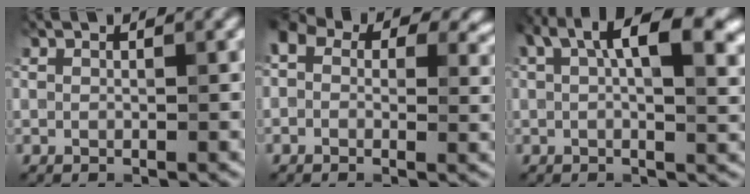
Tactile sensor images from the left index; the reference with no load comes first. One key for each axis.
{"total": 8.6, "fx": 2.9, "fy": 5.8, "fz": 5.6, "tx": -0.082, "ty": 0.027, "tz": 0.035}
{"total": 8.0, "fx": 2.4, "fy": 3.0, "fz": 7.0, "tx": -0.101, "ty": 0.015, "tz": 0.042}